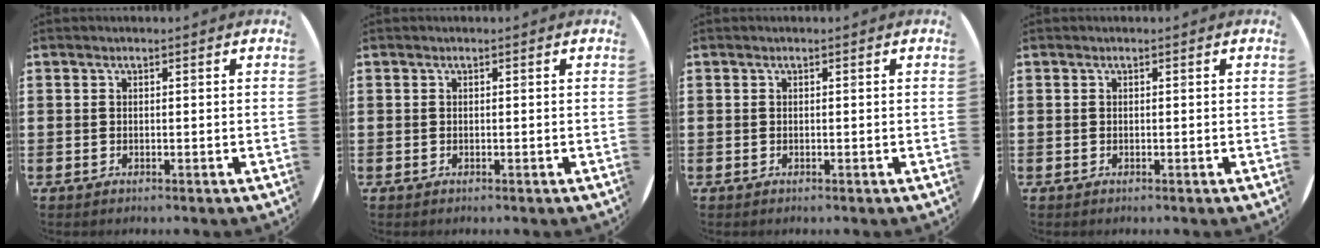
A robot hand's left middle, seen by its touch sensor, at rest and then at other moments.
{"total": 0.0}
{"total": 0.0}
{"total": 0.0}